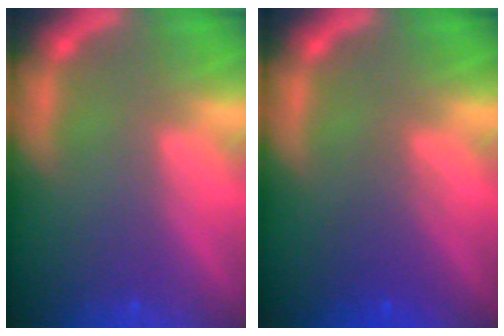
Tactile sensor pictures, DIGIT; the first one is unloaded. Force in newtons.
{"total": 2.5}